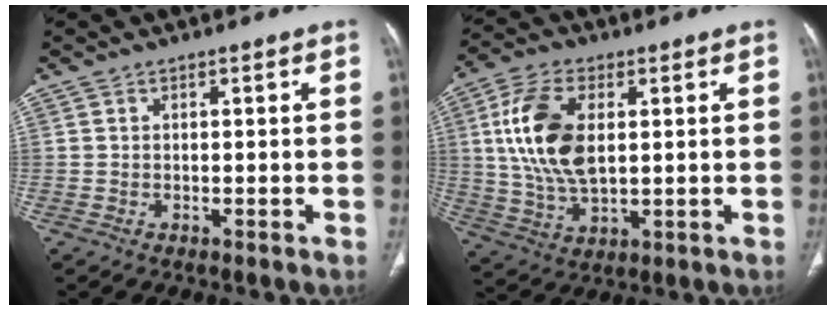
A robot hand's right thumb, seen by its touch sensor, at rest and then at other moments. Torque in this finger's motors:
{"motor_torque": [-0.09, 1.64, 1.63, 0.57, 0.47]}